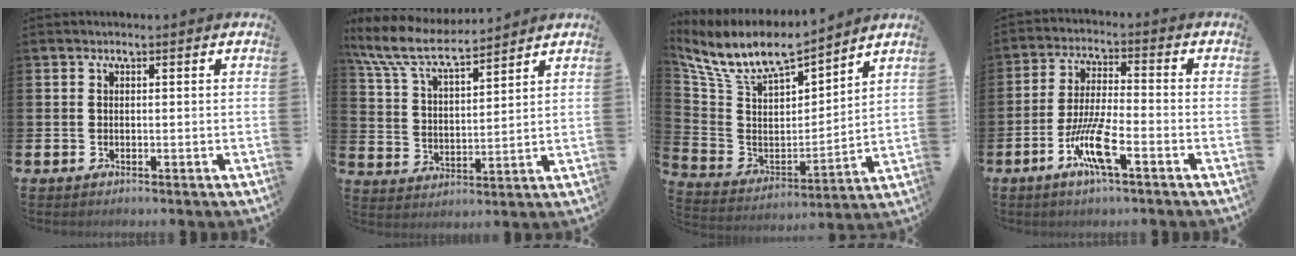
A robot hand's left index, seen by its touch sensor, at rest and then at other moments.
{"total": 8.3, "force": [7.5, 1.7, 3.2], "torque": [-0.094, -0.042, 0.133]}
{"total": 9.3, "force": [8.5, 2.4, 2.9], "torque": [-0.103, -0.060, 0.147]}
{"total": 7.6, "force": [-3.6, 1.2, 6.6], "torque": [-0.134, -0.005, -0.065]}